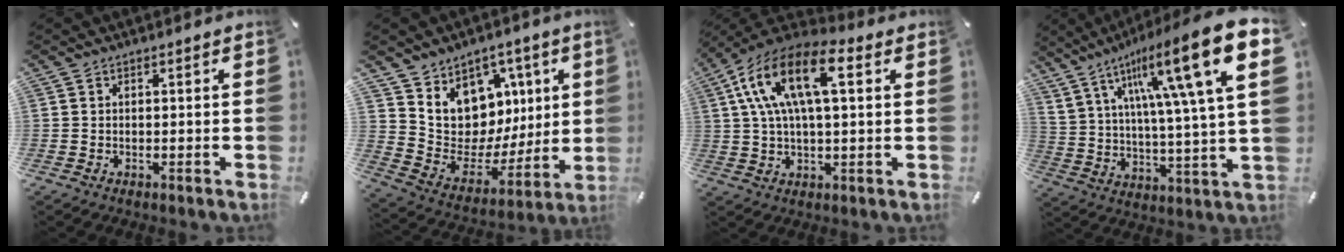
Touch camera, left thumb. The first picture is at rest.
{"total": 10.7, "force": [4.5, 9.6, 1.2], "torque": [-0.018, -0.068, 0.095]}
{"total": 15.0, "force": [5.3, 7.0, 12.2], "torque": [-0.263, 0.000, 0.088]}
{"total": 22.6, "force": [10.5, 5.5, 19.2], "torque": [-0.310, -0.055, 0.154]}